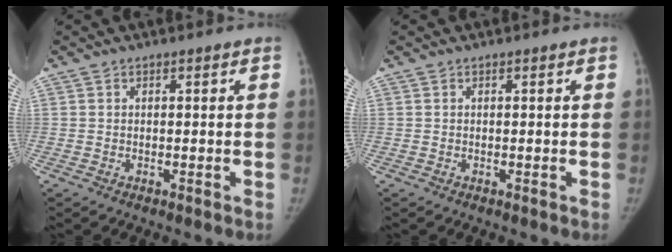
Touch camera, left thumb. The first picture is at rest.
{"total": 0.0}